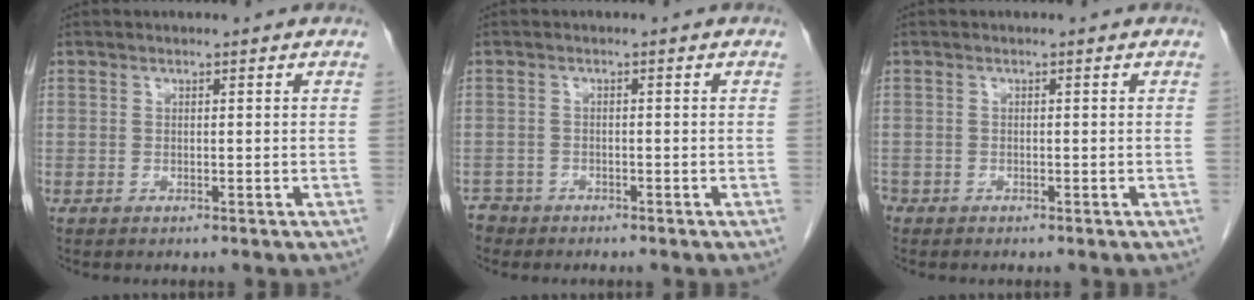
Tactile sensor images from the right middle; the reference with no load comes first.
{"total": 2.1, "force": [-1.7, 1.1, -0.5], "torque": [0.002, 0.003, -0.033]}
{"total": 0.9, "force": [-0.6, 0.7, 0.2], "torque": [-0.010, 0.001, -0.012]}